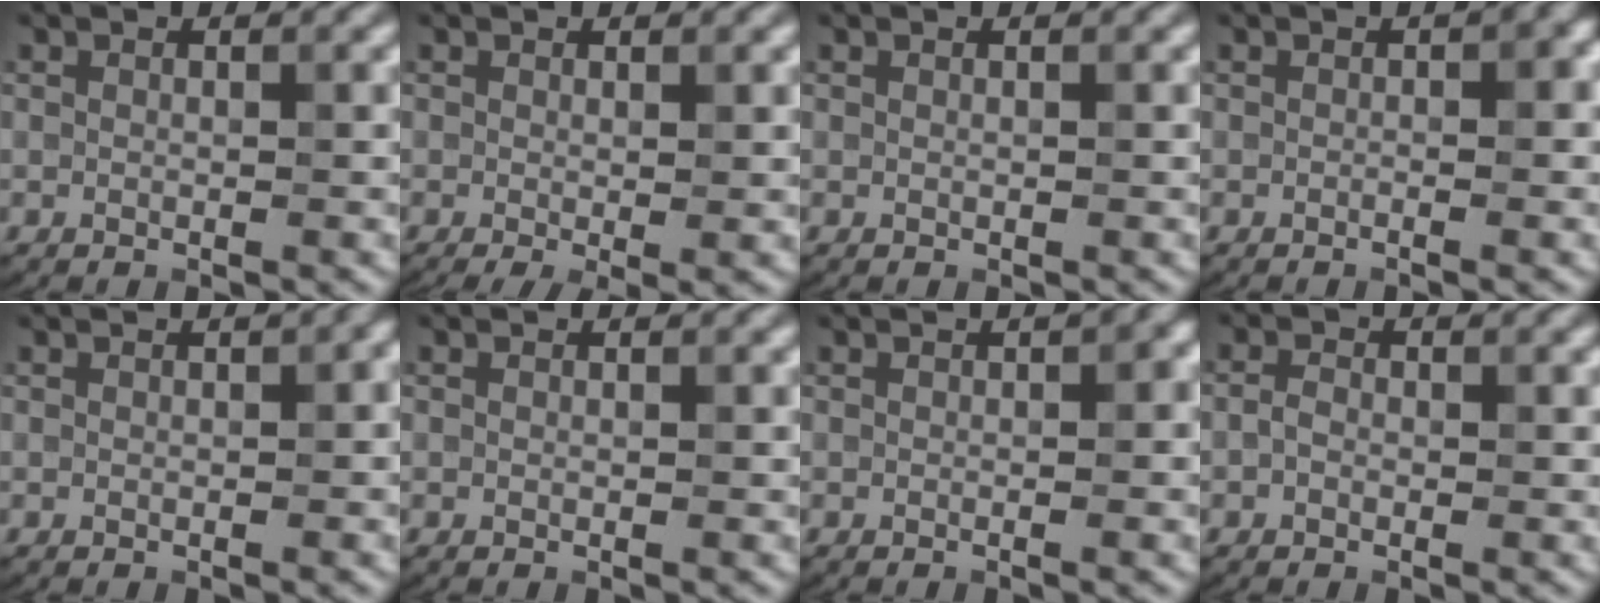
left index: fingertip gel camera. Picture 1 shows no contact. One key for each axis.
{"total": 2.0, "fx": -0.4, "fy": 0.3, "fz": 1.9, "tx": -0.034, "ty": -0.014, "tz": -0.007}
{"total": 0.0}
{"total": 1.8, "fx": -0.2, "fy": 0.3, "fz": 1.8, "tx": -0.024, "ty": -0.001, "tz": -0.006}
{"total": 1.2, "fx": -0.2, "fy": 0.2, "fz": 1.2, "tx": -0.015, "ty": 0.003, "tz": -0.002}
{"total": 0.0}
{"total": 1.9, "fx": -0.2, "fy": 0.2, "fz": 1.8, "tx": -0.024, "ty": 0.000, "tz": -0.004}
{"total": 1.2, "fx": -0.4, "fy": 0.9, "fz": 0.7, "tx": -0.014, "ty": 0.003, "tz": -0.013}